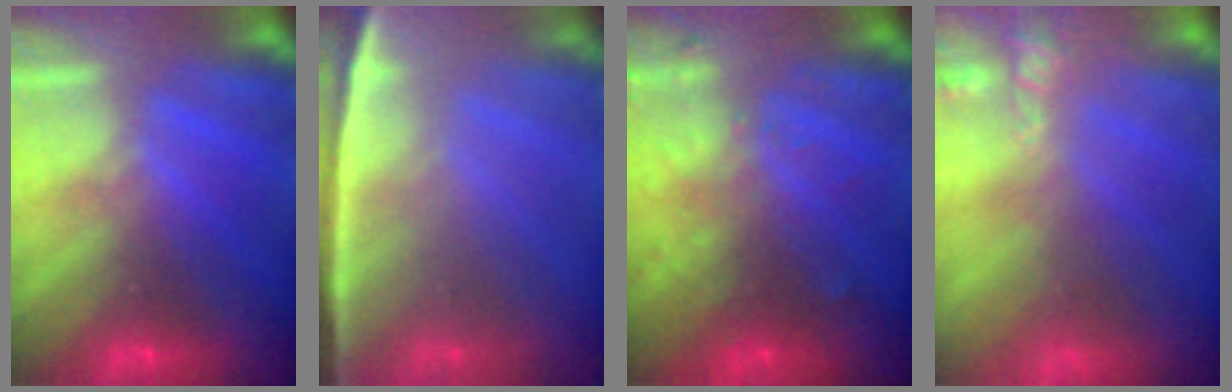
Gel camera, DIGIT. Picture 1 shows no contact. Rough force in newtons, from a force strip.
{"total": 7.7}
{"total": 6.6}
{"total": 6.9}